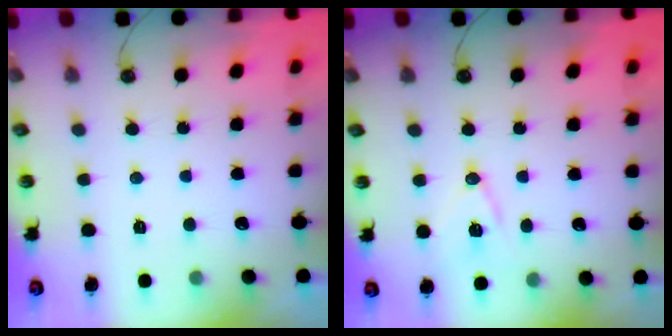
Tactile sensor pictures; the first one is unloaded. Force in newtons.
{"total": 10.5, "press": 9.9, "slide": 3.6}